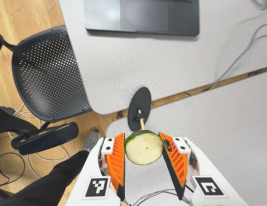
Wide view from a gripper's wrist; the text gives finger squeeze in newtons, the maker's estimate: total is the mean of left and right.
{"total": 8.2, "left": 7.8, "right": 8.6}